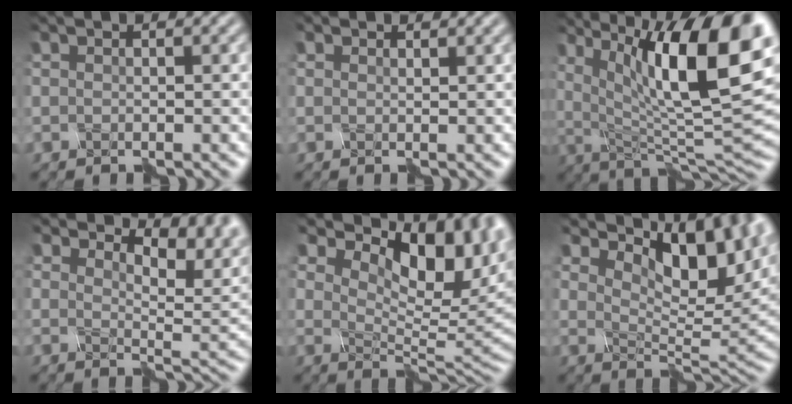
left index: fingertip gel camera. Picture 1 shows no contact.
{"total": 0.8, "force": [0.7, 0.4, -0.1], "torque": [-0.004, -0.003, 0.010]}
{"total": 13.9, "force": [4.3, 3.5, 12.7], "torque": [-0.191, -0.003, 0.074]}
{"total": 7.1, "force": [4.8, 2.8, 4.4], "torque": [-0.068, 0.005, 0.076]}
{"total": 12.2, "force": [5.8, 6.0, 8.9], "torque": [-0.128, 0.022, 0.082]}
{"total": 9.3, "force": [5.0, 4.1, 6.6], "torque": [-0.105, 0.005, 0.082]}